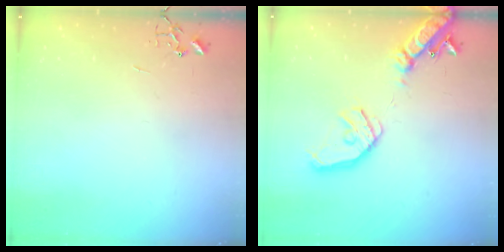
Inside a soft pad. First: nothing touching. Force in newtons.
{"total": 18.8, "press": 18.6, "slide": 3.0}